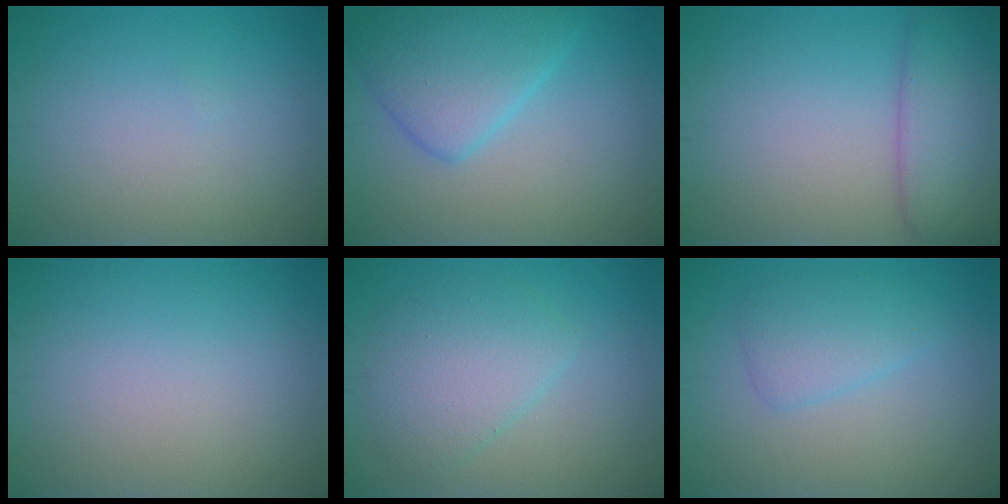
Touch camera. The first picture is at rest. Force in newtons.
{"total": 5.3, "press": 5.3, "slide": 0.1}
{"total": 5.1, "press": 5.0, "slide": 0.5}
{"total": 0.0}
{"total": 3.9, "press": 3.9, "slide": 0.3}
{"total": 2.6, "press": 2.6, "slide": 0.1}